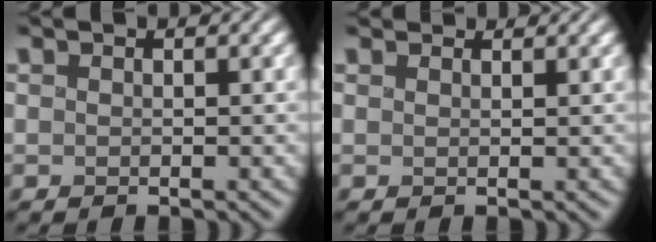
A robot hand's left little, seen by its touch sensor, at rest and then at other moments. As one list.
[{"total": 2.2, "force": [2.1, 0.6, 0.6], "torque": [-0.011, -0.001, 0.035]}]